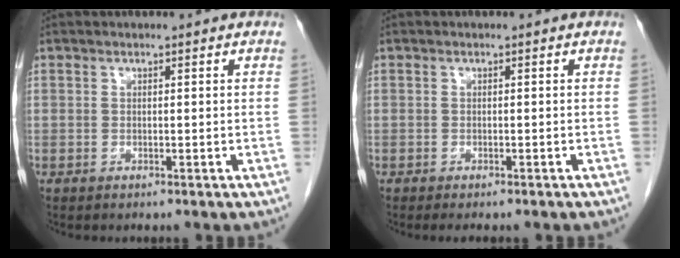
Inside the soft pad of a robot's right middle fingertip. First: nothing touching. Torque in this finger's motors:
{"motor_torque": [0.08, 0.00, 0.03, 0.00]}